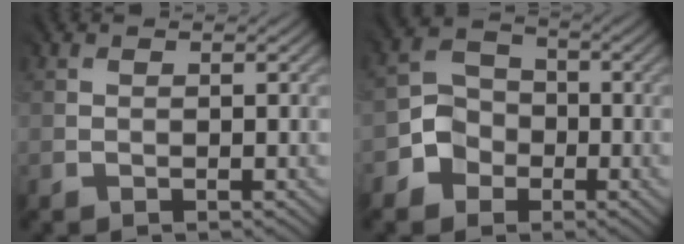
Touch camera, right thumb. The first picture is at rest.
{"total": 4.1, "force": [-2.3, 3.3, 0.4], "torque": [-0.005, 0.005, -0.054]}